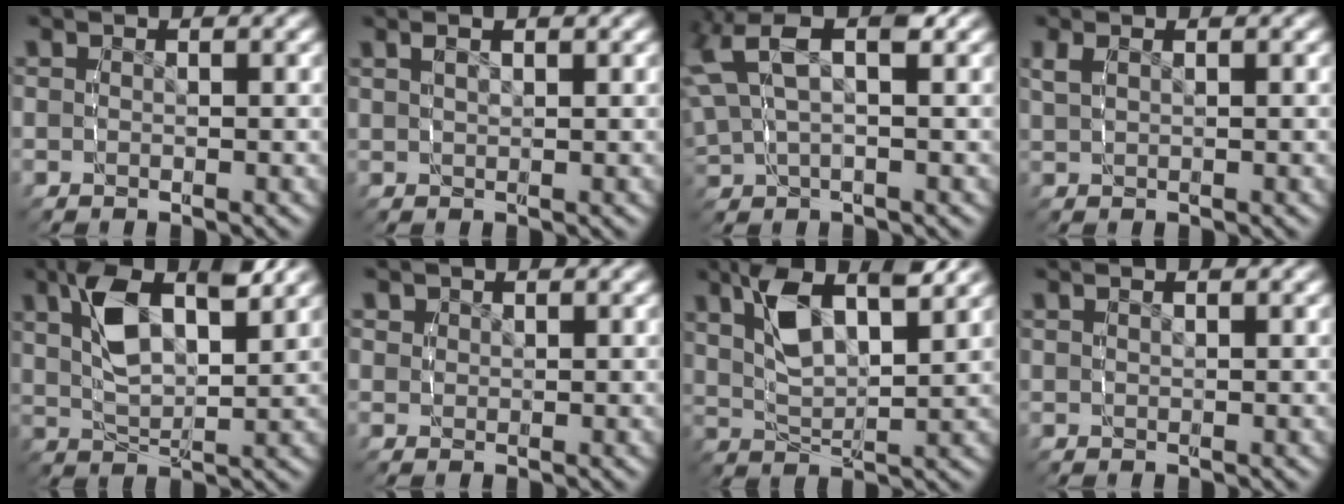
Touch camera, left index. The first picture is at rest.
{"total": 1.3, "force": [0.8, 0.0, 1.0], "torque": [-0.014, 0.003, 0.022]}
{"total": 8.7, "force": [3.3, 5.2, 6.1], "torque": [-0.118, 0.026, 0.042]}
{"total": 1.0, "force": [0.6, 0.2, 0.8], "torque": [-0.020, 0.001, 0.019]}
{"total": 6.2, "force": [2.5, 2.4, 5.2], "torque": [-0.109, -0.003, 0.047]}
{"total": 1.1, "force": [0.8, 0.7, 0.4], "torque": [-0.010, -0.008, 0.025]}
{"total": 6.6, "force": [3.0, 2.5, 5.4], "torque": [-0.108, -0.002, 0.055]}
{"total": 0.8, "force": [0.5, -0.4, 0.6], "torque": [-0.009, 0.001, 0.013]}